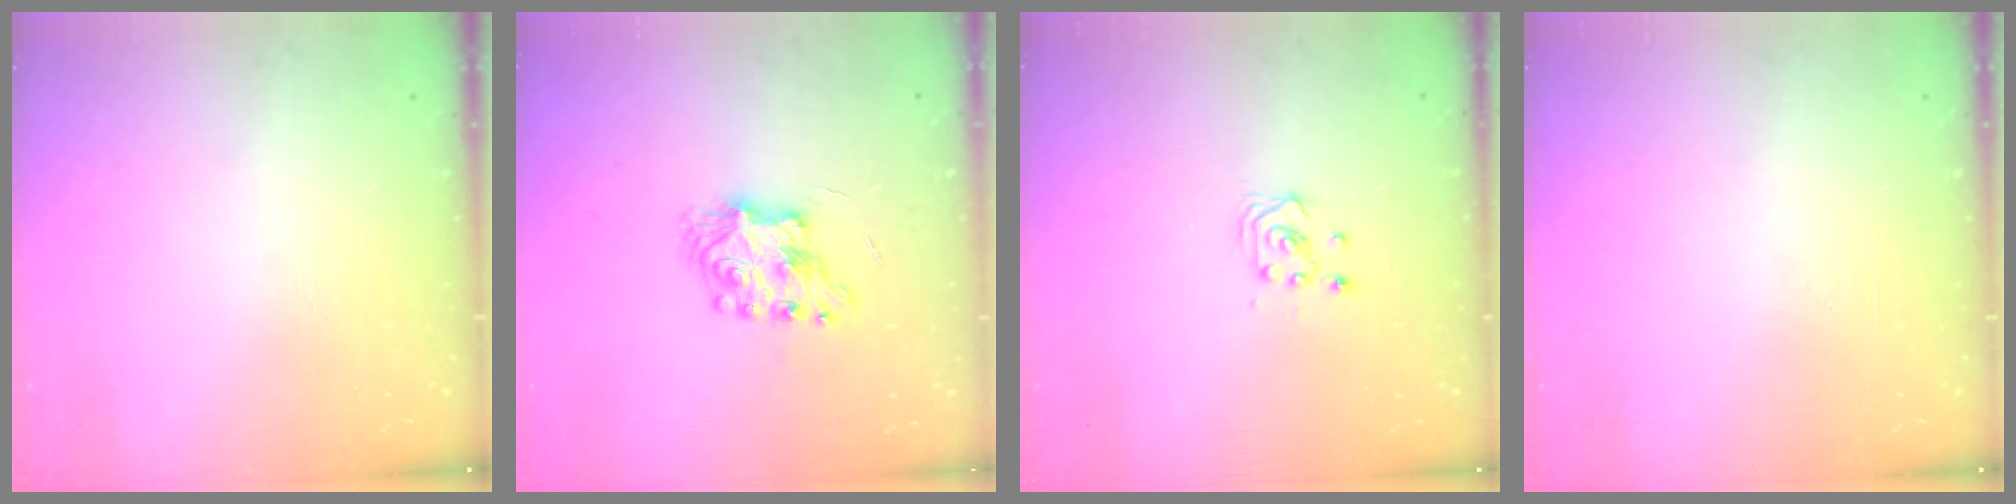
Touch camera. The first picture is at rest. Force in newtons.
{"total": 7.9, "press": 7.9, "slide": 0.3}
{"total": 2.2, "press": 2.2, "slide": 0.3}
{"total": 0.0}